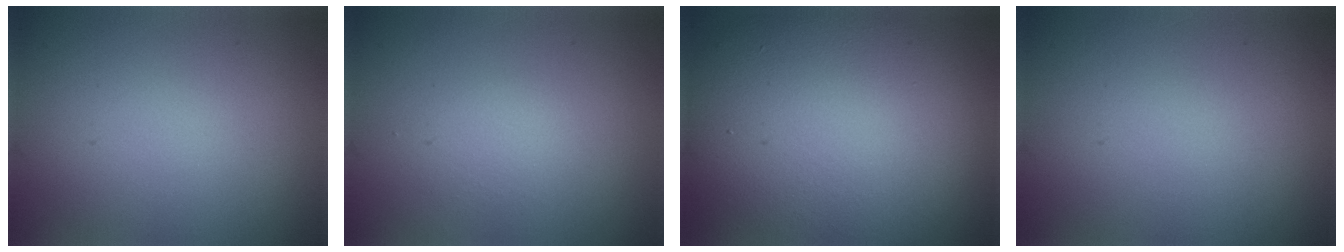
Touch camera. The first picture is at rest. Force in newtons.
{"total": 1.2, "press": 1.2, "slide": 0.0}
{"total": 13.8, "press": 13.8, "slide": 1.2}
{"total": 0.0}